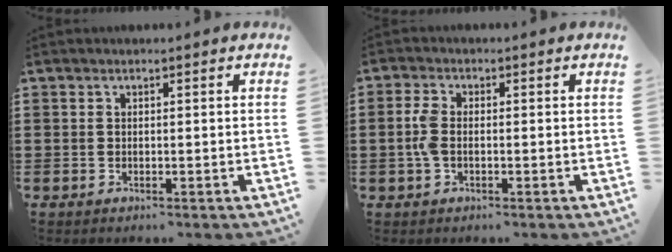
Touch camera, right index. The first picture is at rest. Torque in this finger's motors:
{"motor_torque": [0.77, 0.67, 0.45, 0.11]}